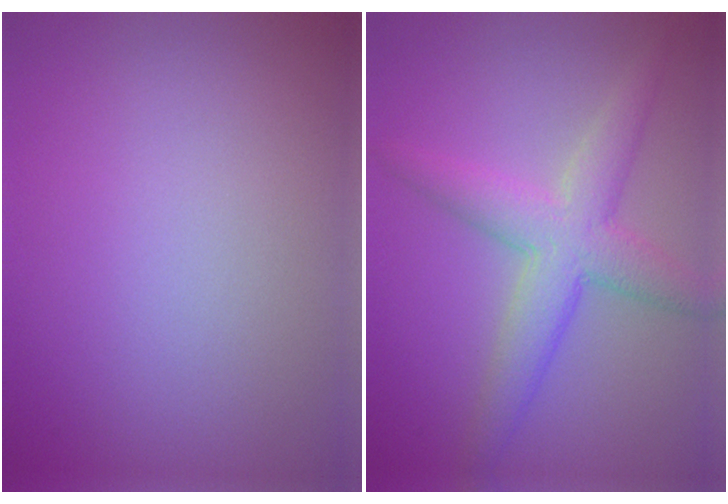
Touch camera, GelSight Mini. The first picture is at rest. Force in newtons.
{"total": 4.9, "press": 4.9, "slide": 0.1}